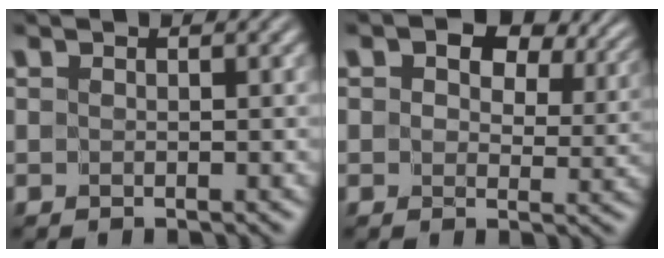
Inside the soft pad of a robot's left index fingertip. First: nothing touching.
{"total": 9.1, "force": [5.0, 5.1, 5.6], "torque": [-0.075, 0.008, 0.061]}